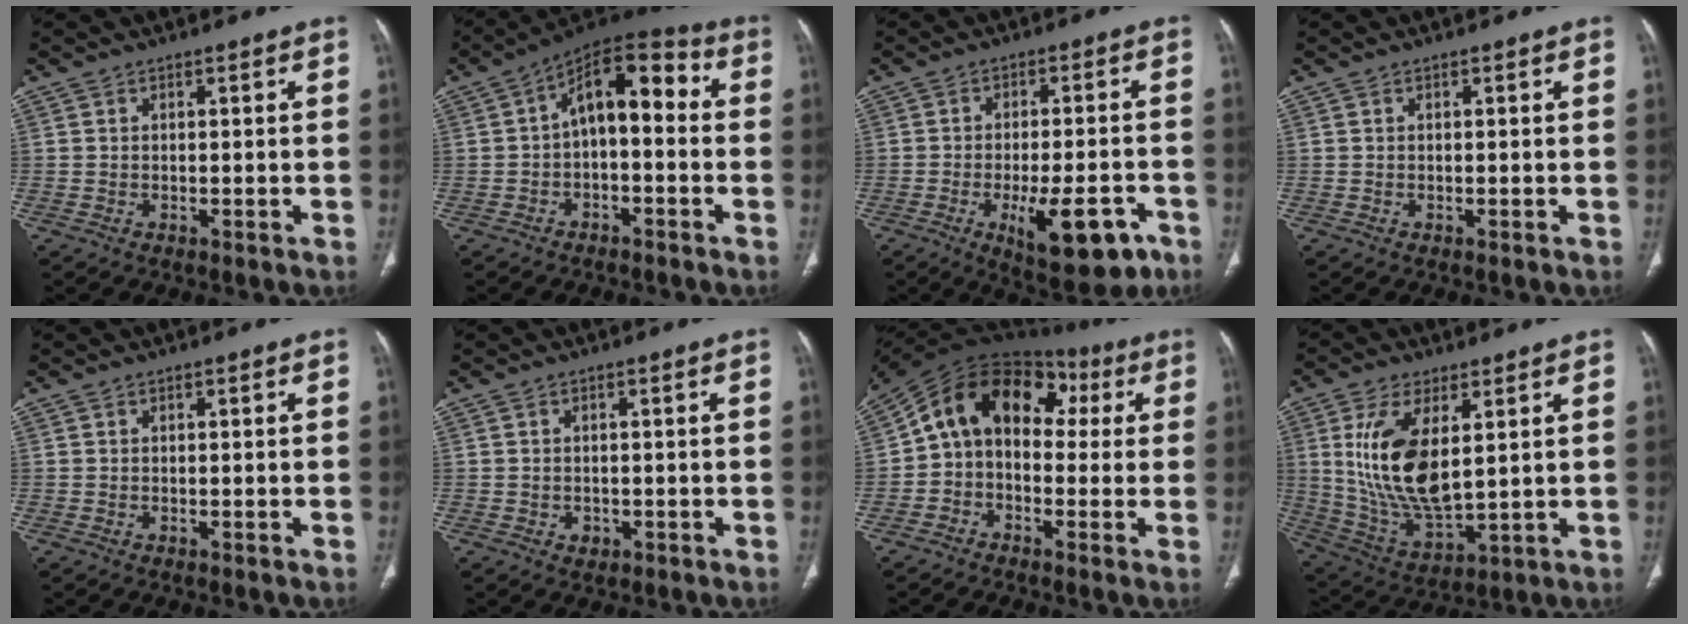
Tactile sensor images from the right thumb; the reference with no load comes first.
{"total": 12.2, "force": [0.2, 6.5, 10.4], "torque": [-0.127, 0.050, -0.011]}
{"total": 13.4, "force": [-5.9, 5.1, 10.9], "torque": [-0.144, 0.014, -0.076]}
{"total": 0.0}
{"total": 0.0}
{"total": 1.6, "force": [-0.6, 1.3, 0.8], "torque": [-0.007, 0.003, -0.003]}
{"total": 15.9, "force": [2.6, 11.2, 10.9], "torque": [-0.138, 0.055, 0.026]}
{"total": 16.0, "force": [3.7, 7.4, 13.8], "torque": [-0.269, -0.025, 0.086]}